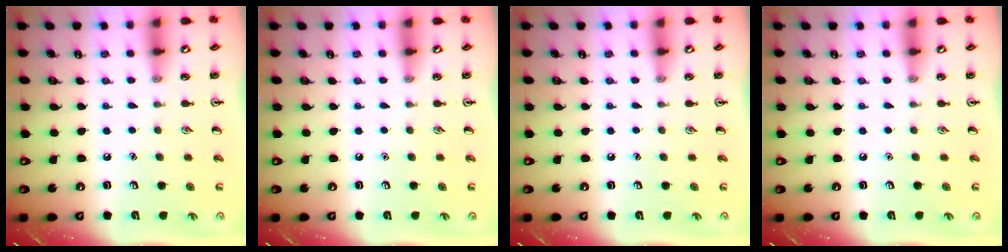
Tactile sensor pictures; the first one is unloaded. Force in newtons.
{"total": 0.0}
{"total": 0.0}
{"total": 0.0}